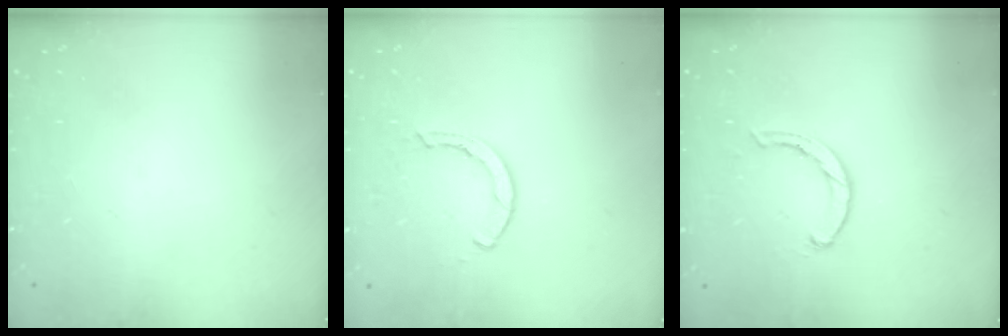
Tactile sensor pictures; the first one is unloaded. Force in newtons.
{"total": 2.3, "press": 2.3, "slide": 0.1}
{"total": 3.3, "press": 3.2, "slide": 0.7}